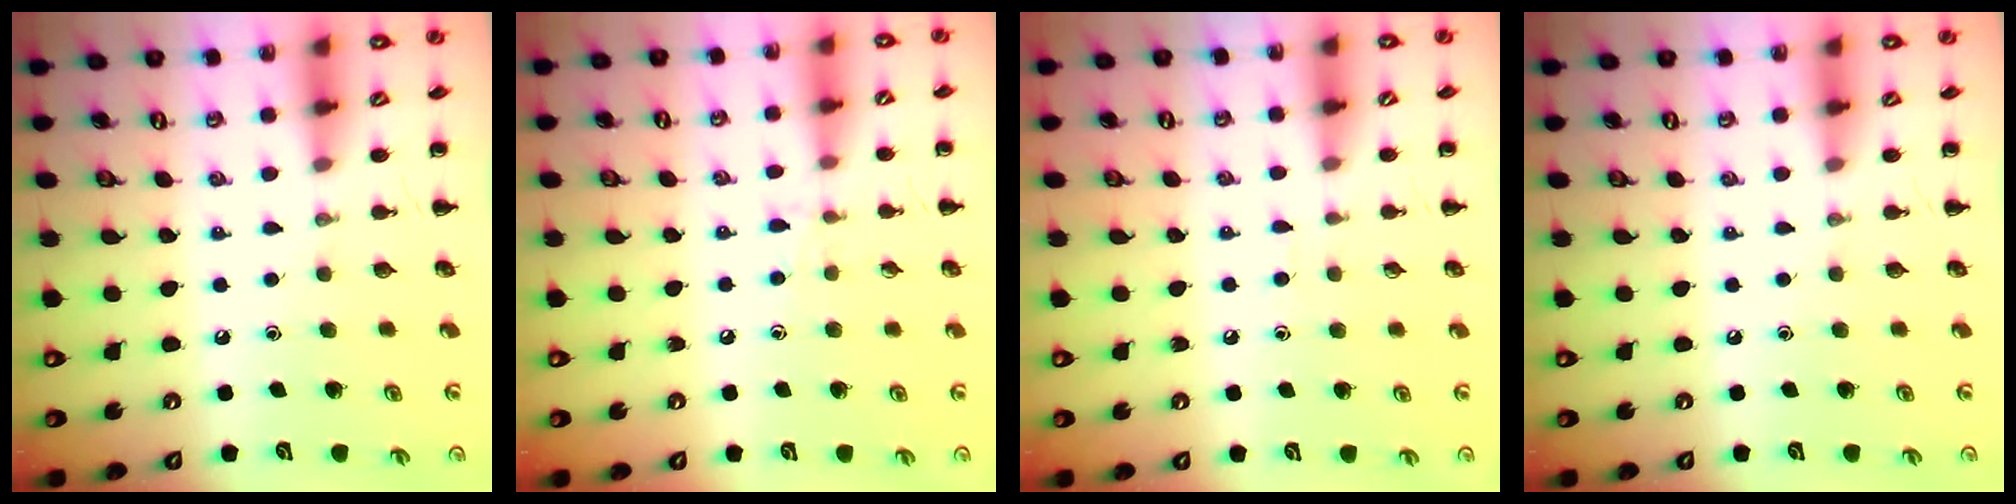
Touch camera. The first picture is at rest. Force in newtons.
{"total": 6.4, "press": 6.0, "slide": 2.3}
{"total": 3.0, "press": 2.8, "slide": 1.2}
{"total": 0.0}